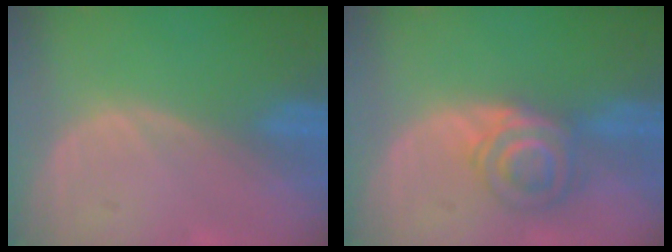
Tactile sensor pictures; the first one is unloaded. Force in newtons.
{"total": 6.5, "press": 5.8, "slide": 3.0}